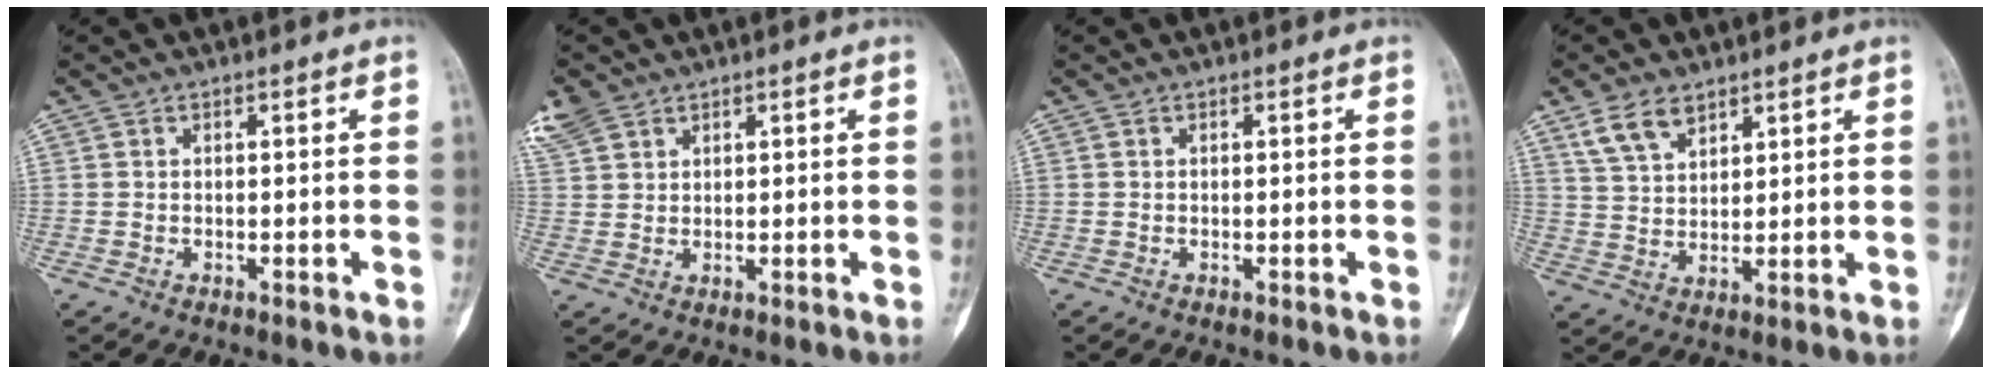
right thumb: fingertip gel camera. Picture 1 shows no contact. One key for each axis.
{"total": 5.7, "fx": 3.7, "fy": 3.8, "fz": 2.0, "tx": -0.043, "ty": 0.009, "tz": 0.087}
{"total": 0.0}
{"total": 6.7, "fx": 4.5, "fy": 3.6, "fz": 3.4, "tx": -0.055, "ty": -0.019, "tz": 0.095}